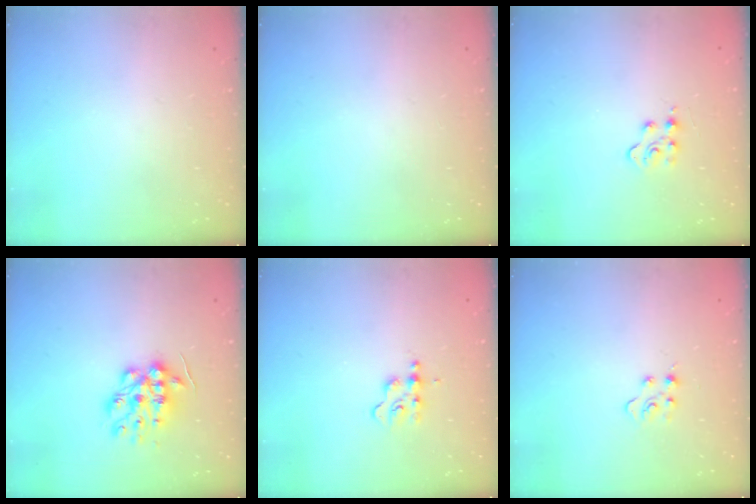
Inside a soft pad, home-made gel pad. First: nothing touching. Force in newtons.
{"total": 0.0}
{"total": 4.1, "press": 4.1, "slide": 0.4}
{"total": 13.3, "press": 13.3, "slide": 0.3}
{"total": 2.8, "press": 2.8, "slide": 0.3}
{"total": 2.9, "press": 2.8, "slide": 0.4}